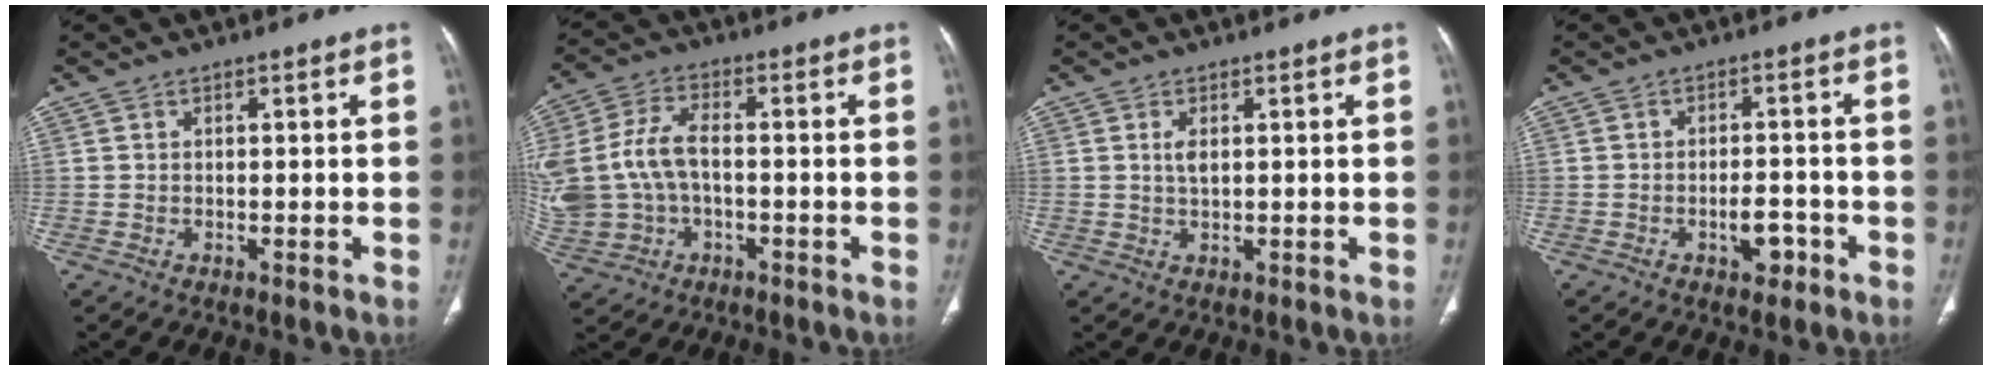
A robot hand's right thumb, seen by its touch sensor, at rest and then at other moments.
{"total": 13.1, "force": [-0.7, 8.5, 10.0], "torque": [-0.227, 0.022, -0.004]}
{"total": 2.0, "force": [0.6, 0.9, 1.7], "torque": [-0.035, -0.002, 0.013]}
{"total": 4.1, "force": [-2.1, 2.1, 2.8], "torque": [-0.029, 0.016, -0.029]}